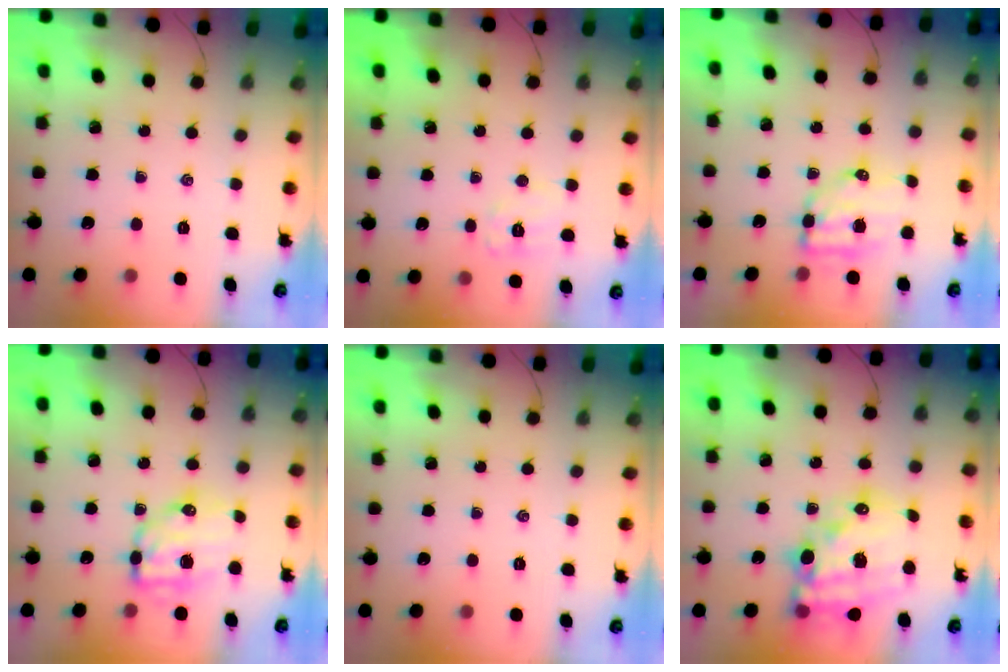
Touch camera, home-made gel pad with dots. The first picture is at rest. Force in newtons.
{"total": 7.5, "press": 7.4, "slide": 1.2}
{"total": 6.9, "press": 6.8, "slide": 1.2}
{"total": 8.7, "press": 8.5, "slide": 1.8}
{"total": 0.0}
{"total": 20.7, "press": 20.1, "slide": 4.8}